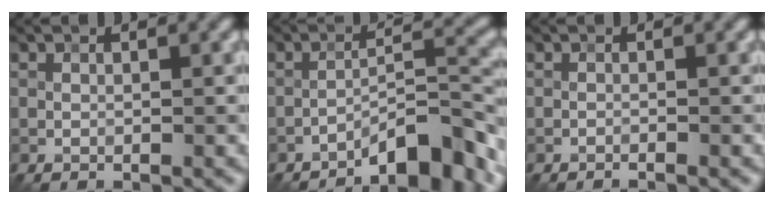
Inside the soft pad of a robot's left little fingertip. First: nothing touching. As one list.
[{"total": 6.3, "force": [-4.9, 0.8, 3.9], "torque": [-0.055, 0.018, -0.081]}, {"total": 0.6, "force": [-0.5, 0.0, 0.3], "torque": [-0.003, 0.002, -0.012]}]